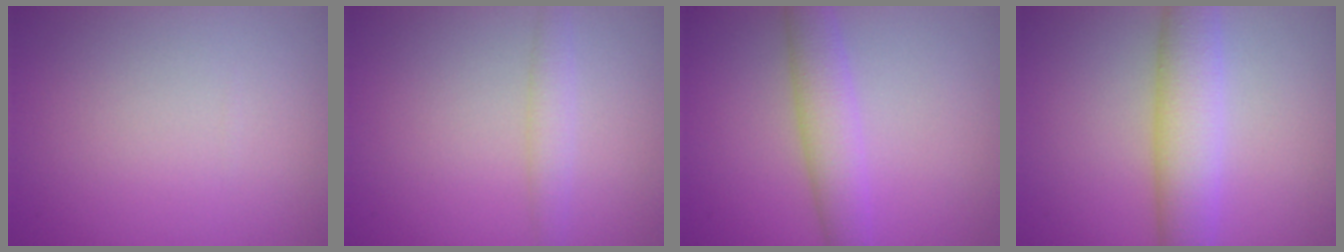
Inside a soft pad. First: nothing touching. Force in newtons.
{"total": 1.7, "press": 1.7, "slide": 0.1}
{"total": 3.8, "press": 3.8, "slide": 0.1}
{"total": 5.5, "press": 5.5, "slide": 0.2}